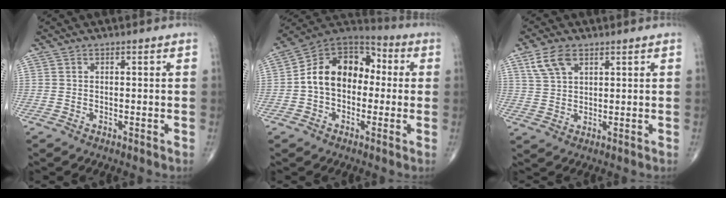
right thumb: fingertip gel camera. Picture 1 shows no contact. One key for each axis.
{"total": 14.9, "fx": 0.0, "fy": 10.7, "fz": 10.4, "tx": -0.139, "ty": 0.046, "tz": -0.015}
{"total": 6.2, "fx": 3.4, "fy": 3.4, "fz": 3.9, "tx": -0.073, "ty": -0.007, "tz": 0.072}